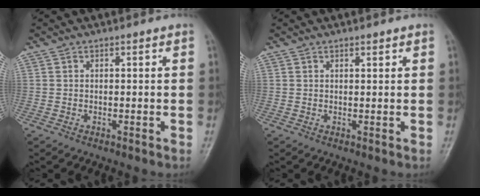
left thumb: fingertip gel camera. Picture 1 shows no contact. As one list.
[{"total": 0.8, "force": [0.6, 0.2, 0.4], "torque": [-0.007, -0.004, 0.010]}]